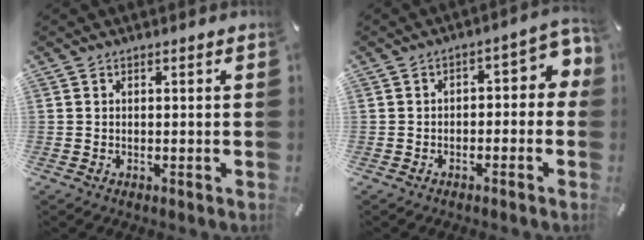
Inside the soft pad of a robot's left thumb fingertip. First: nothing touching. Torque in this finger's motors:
{"motor_torque": [-0.08, -0.02, 0.31, 0.33, 0.09]}